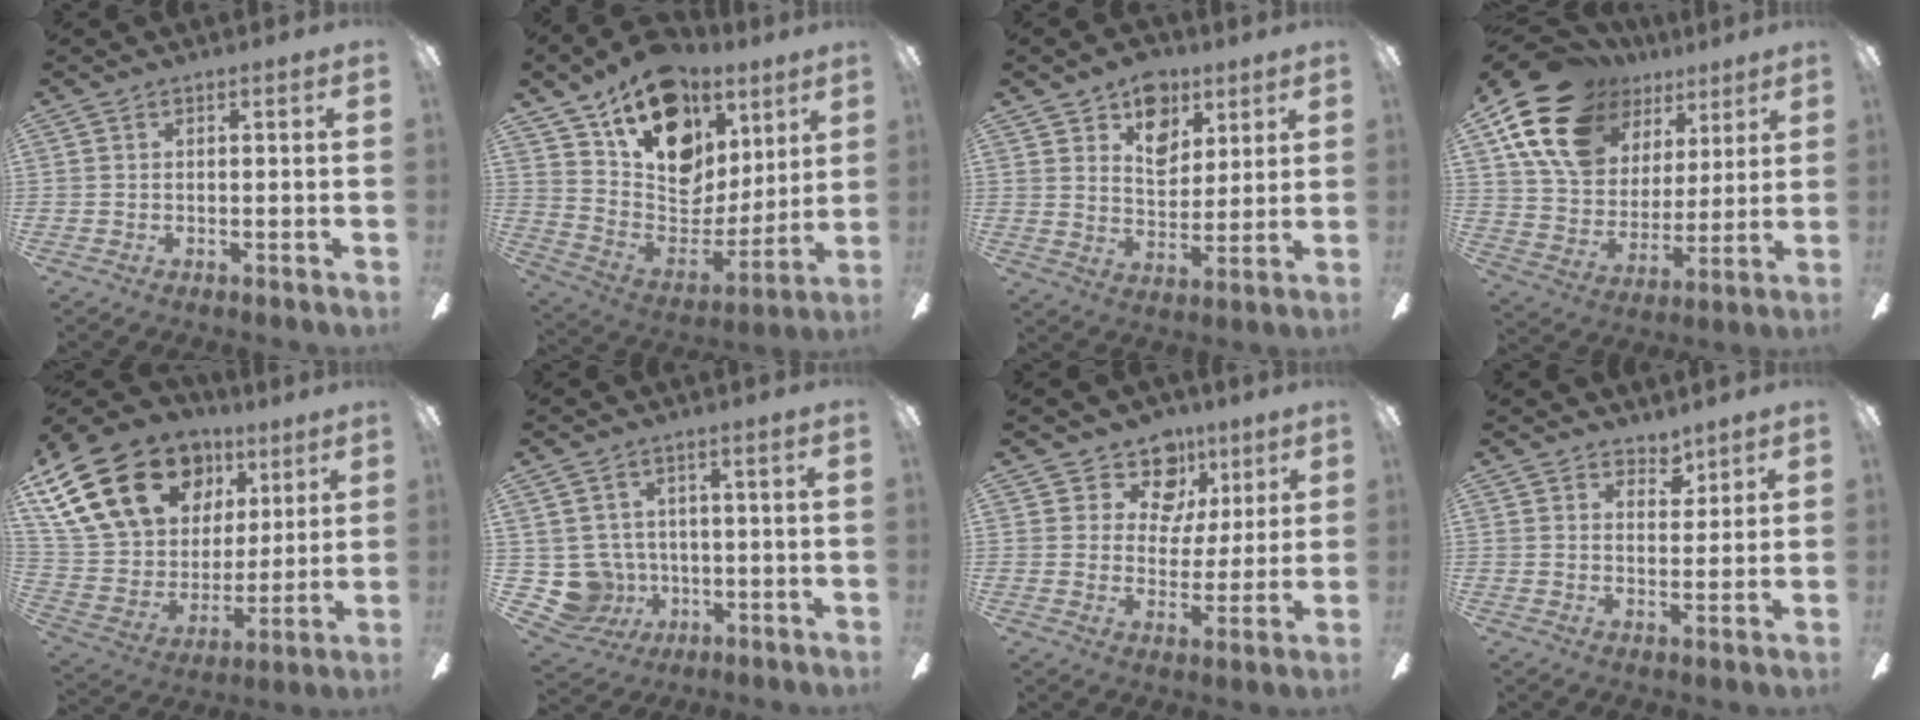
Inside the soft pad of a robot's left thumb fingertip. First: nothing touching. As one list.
[{"total": 19.1, "force": [11.6, 12.5, 8.5], "torque": [-0.136, -0.071, 0.213]}, {"total": 11.1, "force": [6.8, 7.4, 4.5], "torque": [-0.058, -0.029, 0.125]}, {"total": 20.3, "force": [12.2, 13.2, 9.6], "torque": [-0.184, -0.050, 0.229]}, {"total": 26.4, "force": [13.5, 17.7, 14.1], "torque": [-0.278, -0.055, 0.271]}, {"total": 7.7, "force": [0.0, 7.6, 1.2], "torque": [-0.081, -0.005, 0.008]}, {"total": 11.7, "force": [6.9, 8.3, 4.5], "torque": [-0.070, -0.034, 0.128]}, {"total": 4.2, "force": [3.5, 2.1, 0.5], "torque": [0.002, -0.020, 0.062]}]